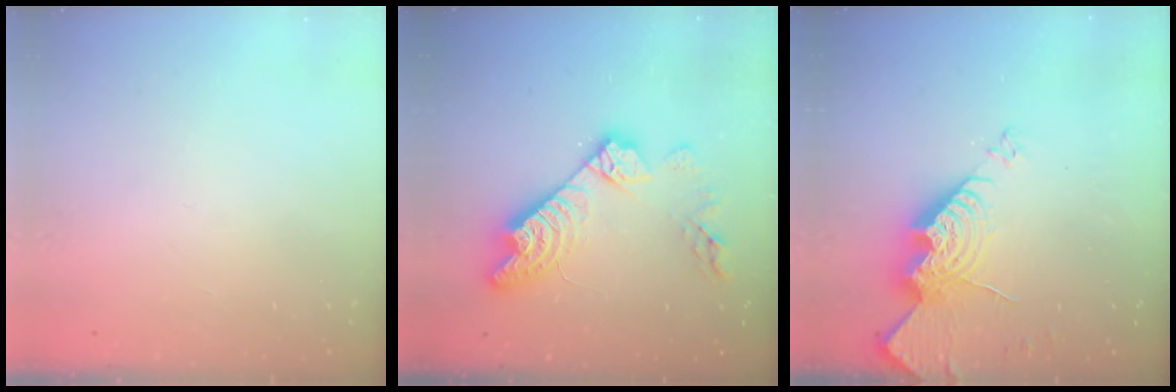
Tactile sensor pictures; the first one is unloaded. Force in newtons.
{"total": 15.9, "press": 15.9, "slide": 0.9}
{"total": 15.8, "press": 15.8, "slide": 1.4}